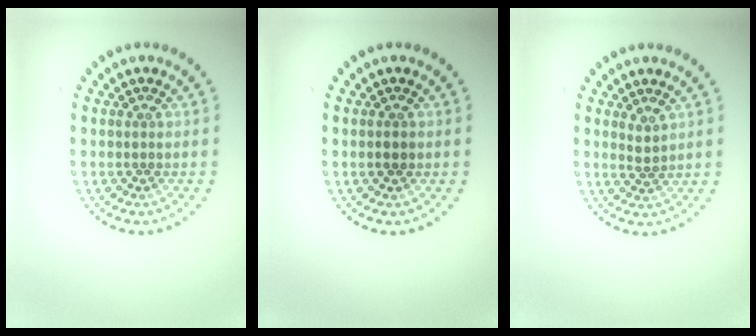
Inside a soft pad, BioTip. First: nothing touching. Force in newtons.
{"total": 0.8, "press": 0.8, "slide": 0.1}
{"total": 1.1, "press": 0.9, "slide": 0.6}